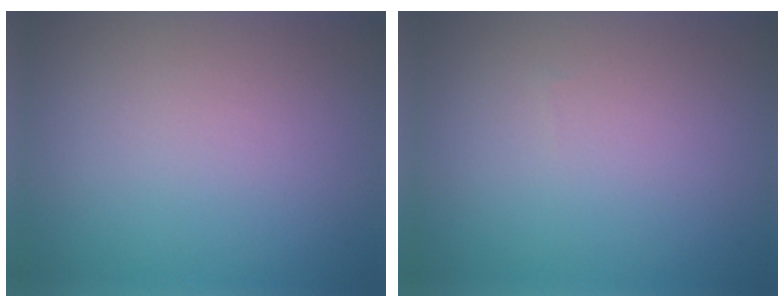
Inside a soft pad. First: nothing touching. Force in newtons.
{"total": 0.0}